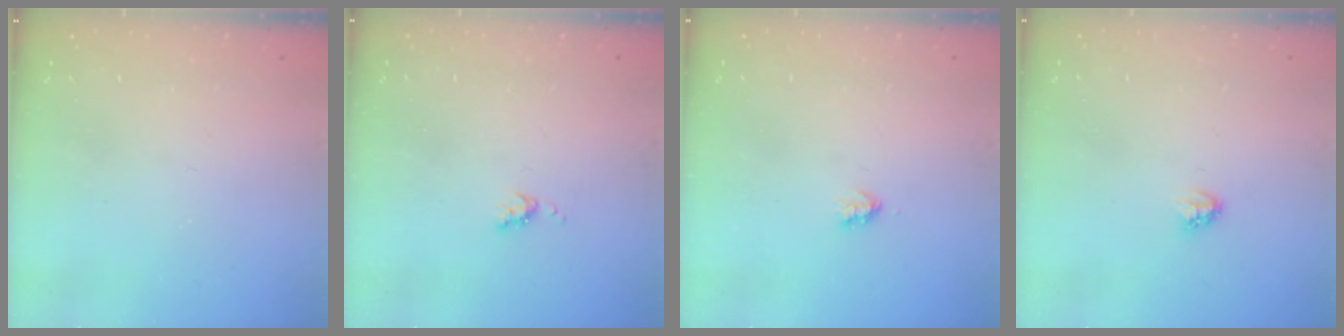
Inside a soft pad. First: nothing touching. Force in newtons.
{"total": 4.0, "press": 4.0, "slide": 0.6}
{"total": 1.9, "press": 1.8, "slide": 0.4}
{"total": 2.8, "press": 2.8, "slide": 0.3}